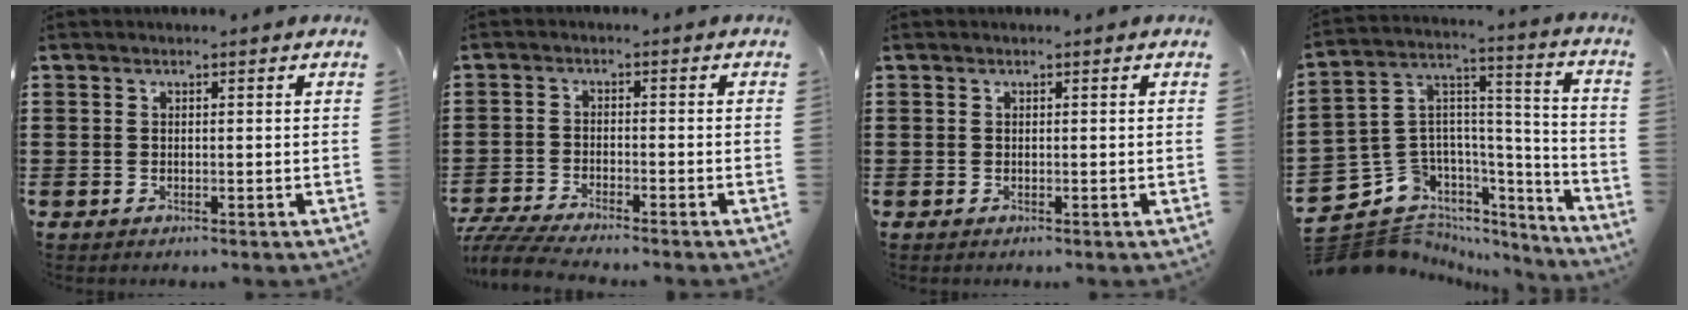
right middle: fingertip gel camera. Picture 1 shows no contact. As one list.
[{"total": 4.6, "force": [-4.5, 0.1, 1.3], "torque": [-0.041, -0.012, -0.093]}, {"total": 0.0}, {"total": 10.1, "force": [-7.1, 7.1, 1.7], "torque": [-0.074, -0.004, -0.133]}]